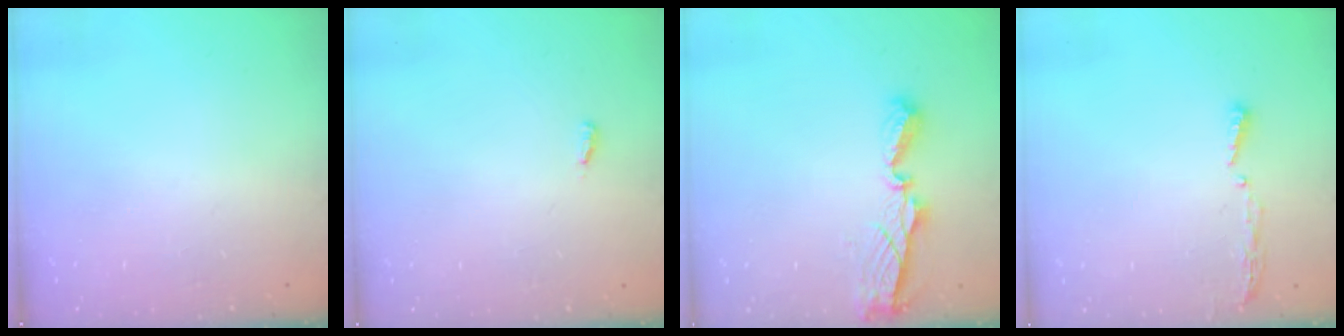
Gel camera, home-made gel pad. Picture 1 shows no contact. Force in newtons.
{"total": 2.6, "press": 2.4, "slide": 1.0}
{"total": 7.5, "press": 7.5, "slide": 0.5}
{"total": 3.4, "press": 3.4, "slide": 0.4}